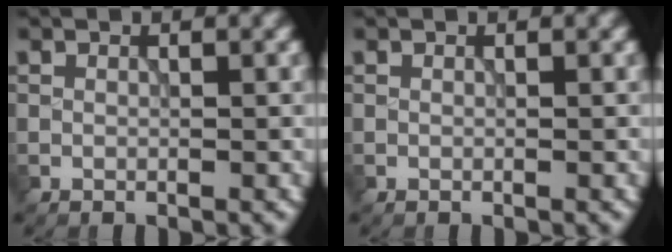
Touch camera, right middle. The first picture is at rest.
{"total": 0.0}